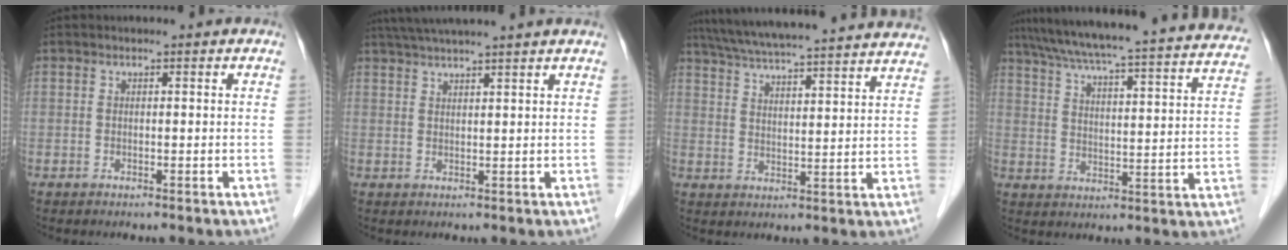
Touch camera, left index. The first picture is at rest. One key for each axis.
{"total": 10.4, "fx": 9.0, "fy": -0.9, "fz": 5.2, "tx": -0.087, "ty": 0.038, "tz": 0.123}
{"total": 28.4, "fx": 26.0, "fy": 1.3, "fz": 11.4, "tx": -0.192, "ty": -0.006, "tz": 0.338}
{"total": 29.5, "fx": 25.7, "fy": 2.7, "fz": 14.2, "tx": -0.225, "ty": -0.027, "tz": 0.320}